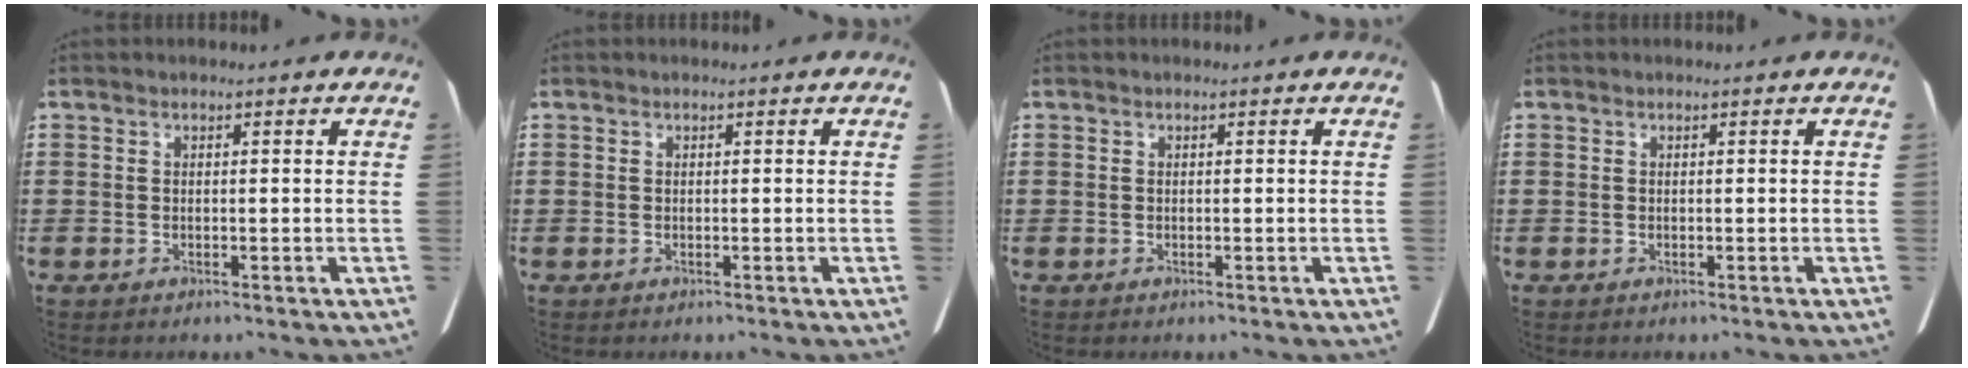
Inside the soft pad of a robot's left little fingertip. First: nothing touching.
{"total": 0.0}
{"total": 0.0}
{"total": 0.0}